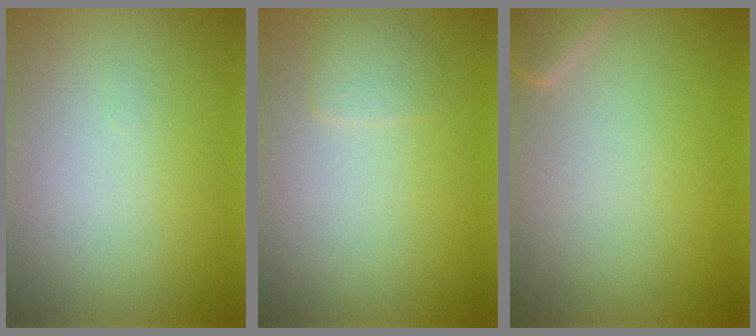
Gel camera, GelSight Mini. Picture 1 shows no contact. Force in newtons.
{"total": 1.2, "press": 1.1, "slide": 0.3}
{"total": 1.7, "press": 1.7, "slide": 0.2}